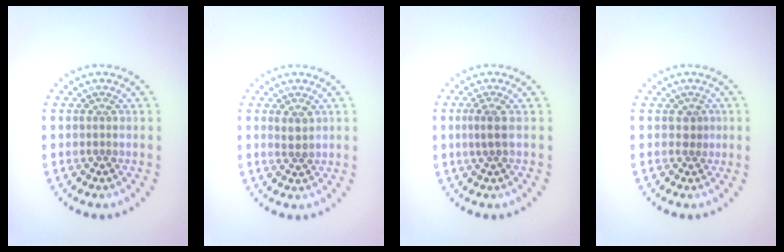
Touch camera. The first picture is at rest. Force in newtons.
{"total": 1.3, "press": 1.1, "slide": 0.6}
{"total": 1.6, "press": 1.2, "slide": 1.1}
{"total": 1.0, "press": 0.8, "slide": 0.5}